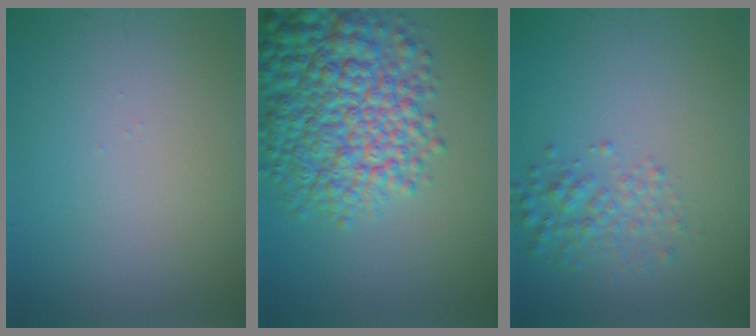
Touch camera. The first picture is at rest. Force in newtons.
{"total": 9.7, "press": 9.7, "slide": 0.3}
{"total": 2.4, "press": 2.4, "slide": 0.1}